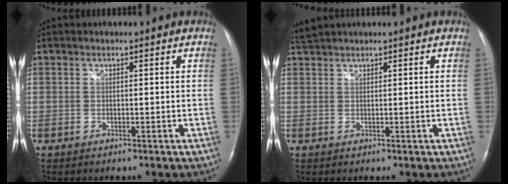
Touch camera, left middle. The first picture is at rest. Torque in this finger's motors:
{"motor_torque": [0.06, -0.02, -0.10, -0.01]}